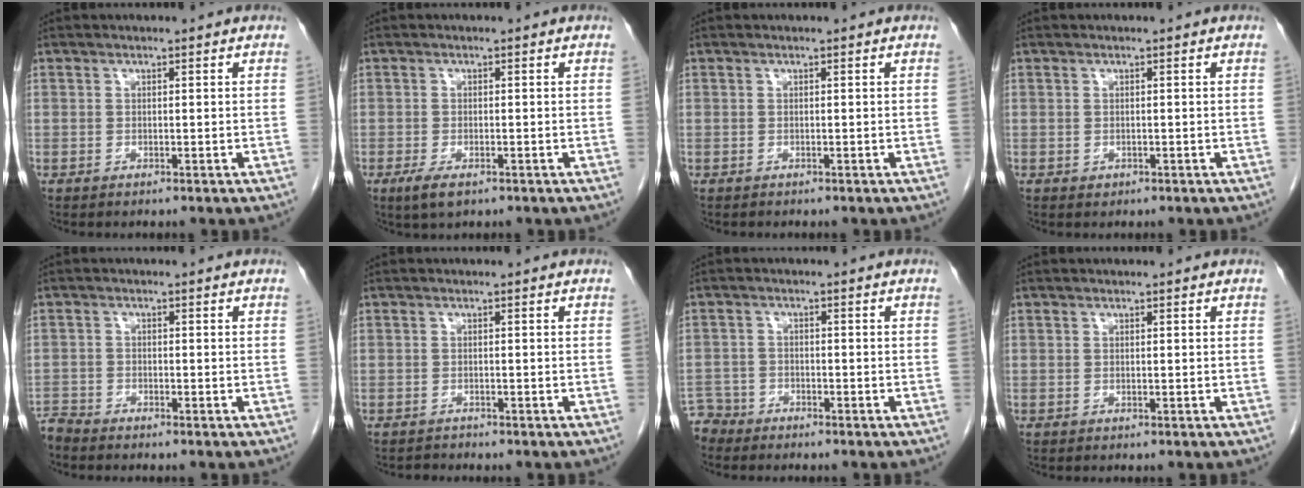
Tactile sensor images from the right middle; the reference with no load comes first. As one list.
[{"total": 4.8, "force": [-3.0, 1.1, 3.6], "torque": [-0.075, -0.012, -0.049]}, {"total": 0.0}, {"total": 0.6, "force": [-0.2, 0.5, 0.2], "torque": [-0.003, 0.001, -0.002]}, {"total": 2.3, "force": [-2.3, -0.1, -0.1], "torque": [0.006, -0.009, -0.044]}, {"total": 0.8, "force": [-0.7, 0.1, -0.3], "torque": [0.002, -0.004, -0.014]}, {"total": 3.7, "force": [-3.4, 1.2, -0.9], "torque": [0.020, -0.002, -0.068]}, {"total": 0.0}]